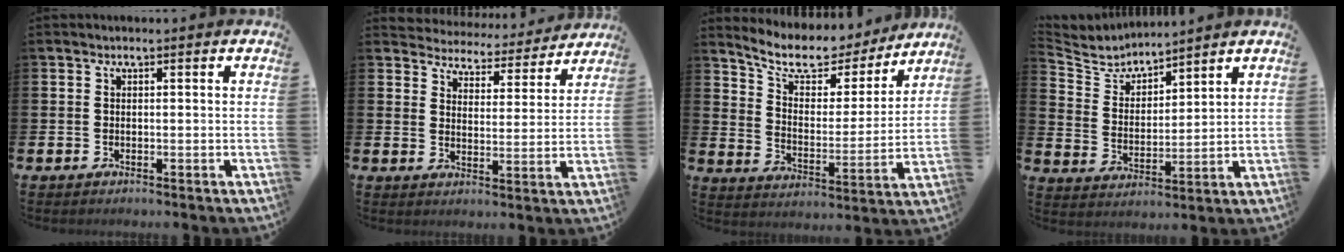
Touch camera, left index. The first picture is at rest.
{"total": 4.6, "force": [4.5, 1.0, 0.0], "torque": [-0.013, -0.043, 0.073]}
{"total": 9.1, "force": [7.9, 3.6, 2.9], "torque": [-0.088, -0.054, 0.136]}
{"total": 4.9, "force": [4.8, 0.9, 0.0], "torque": [-0.033, -0.035, 0.083]}